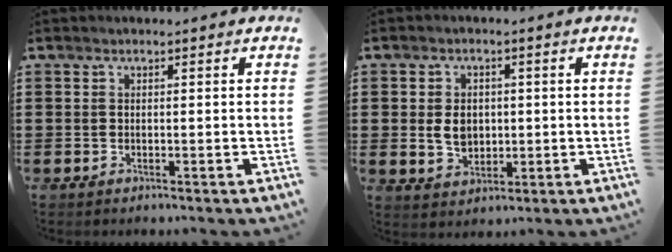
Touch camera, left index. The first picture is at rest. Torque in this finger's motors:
{"motor_torque": [0.89, 0.04, 0.50, 0.11]}